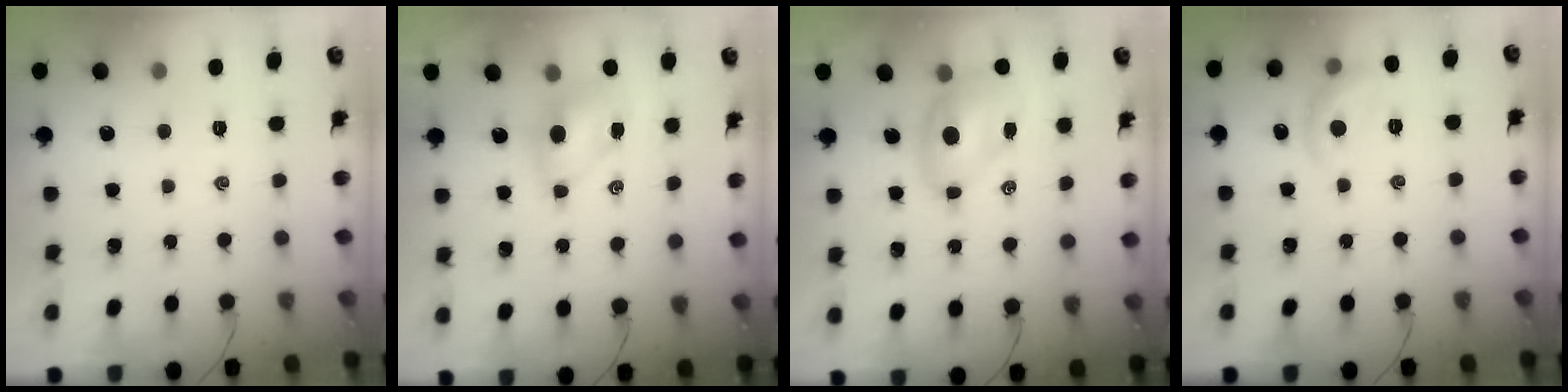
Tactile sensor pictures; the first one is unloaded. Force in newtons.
{"total": 6.3, "press": 6.2, "slide": 0.7}
{"total": 7.1, "press": 6.9, "slide": 1.6}
{"total": 8.4, "press": 8.4, "slide": 0.3}